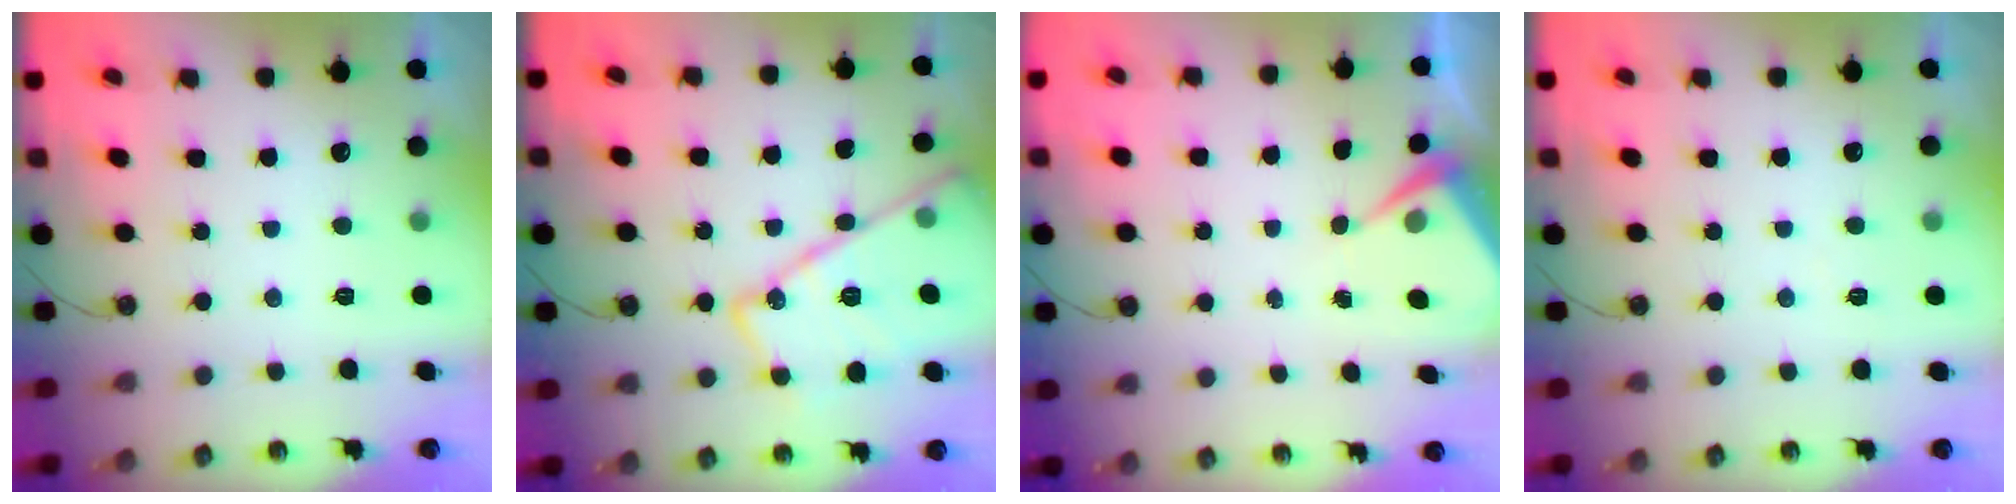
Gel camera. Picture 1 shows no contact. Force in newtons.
{"total": 20.4, "press": 20.4, "slide": 1.6}
{"total": 5.2, "press": 5.2, "slide": 0.6}
{"total": 3.3, "press": 3.3, "slide": 0.5}